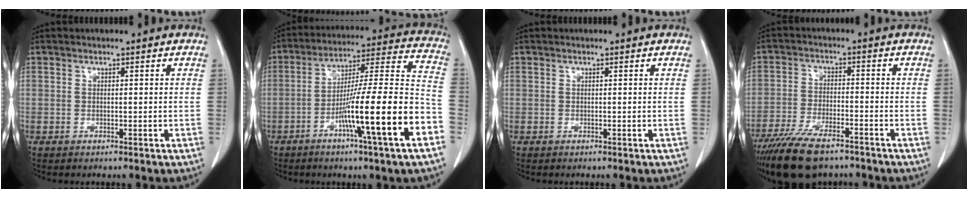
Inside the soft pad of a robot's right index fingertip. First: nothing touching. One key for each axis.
{"total": 19.5, "fx": -7.8, "fy": -0.5, "fz": 17.8, "tx": -0.267, "ty": -0.004, "tz": -0.131}
{"total": 0.0}
{"total": 11.8, "fx": -9.0, "fy": 3.6, "fz": 6.6, "tx": -0.120, "ty": -0.021, "tz": -0.154}